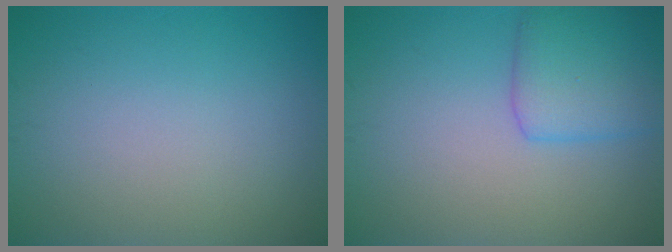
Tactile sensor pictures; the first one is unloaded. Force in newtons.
{"total": 3.8, "press": 3.8, "slide": 0.1}